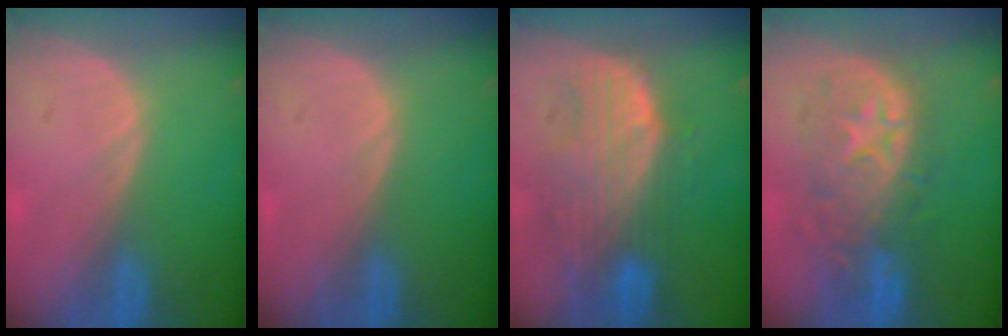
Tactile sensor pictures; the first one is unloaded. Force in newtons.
{"total": 0.0}
{"total": 9.9, "press": 8.7, "slide": 4.8}
{"total": 9.9, "press": 9.2, "slide": 3.5}